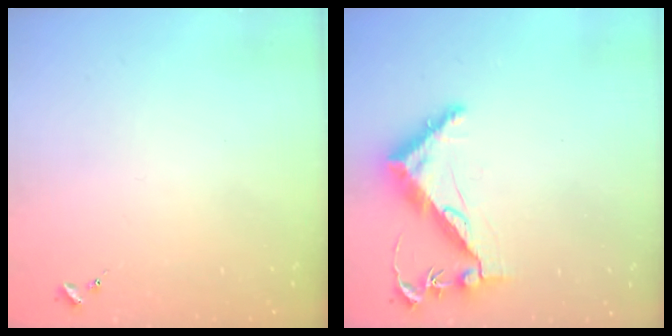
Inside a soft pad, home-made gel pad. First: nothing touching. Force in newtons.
{"total": 9.7, "press": 9.6, "slide": 1.0}